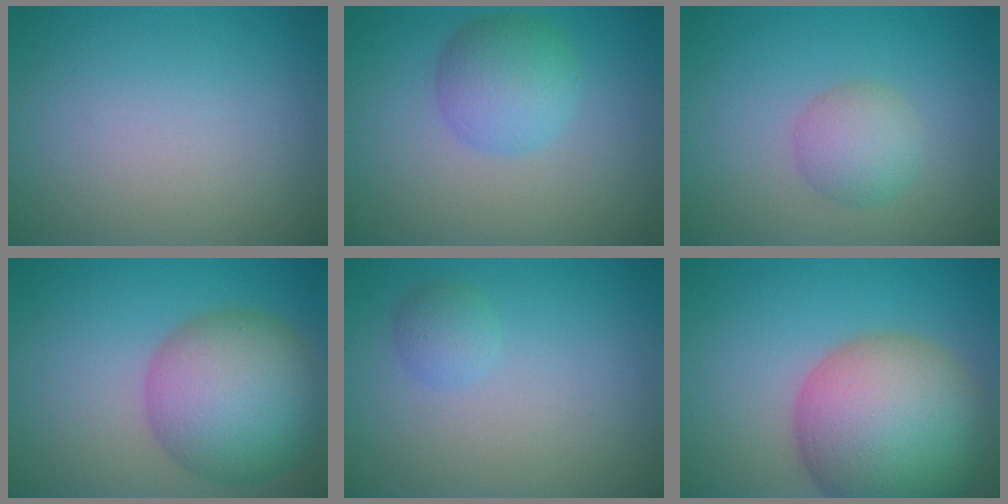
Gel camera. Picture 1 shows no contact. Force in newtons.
{"total": 4.0, "press": 4.0, "slide": 0.0}
{"total": 2.8, "press": 2.8, "slide": 0.1}
{"total": 9.6, "press": 9.6, "slide": 0.5}
{"total": 1.3, "press": 1.3, "slide": 0.1}
{"total": 13.0, "press": 13.0, "slide": 0.7}